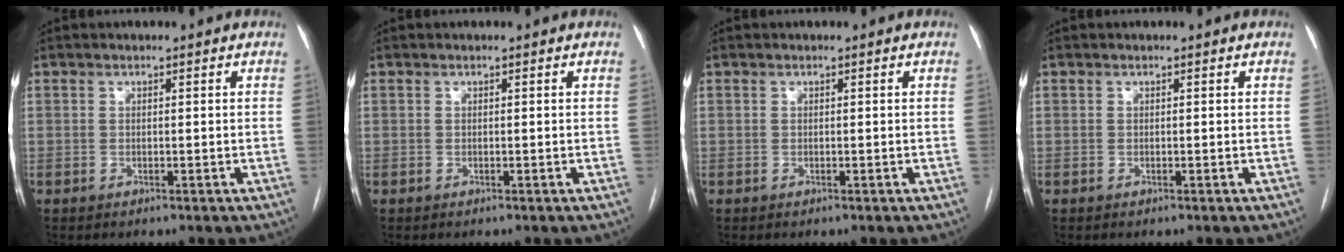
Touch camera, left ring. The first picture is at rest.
{"total": 0.0}
{"total": 0.0}
{"total": 0.0}